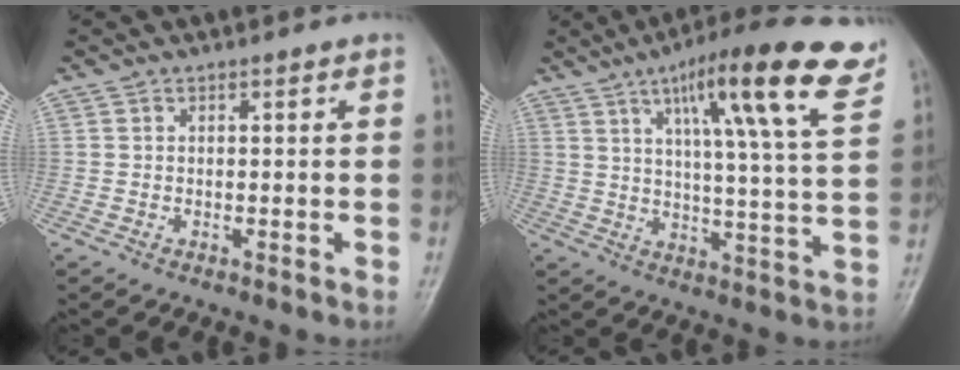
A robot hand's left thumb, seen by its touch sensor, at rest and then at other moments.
{"total": 20.0, "force": [10.6, 3.1, 16.7], "torque": [-0.227, -0.029, 0.153]}